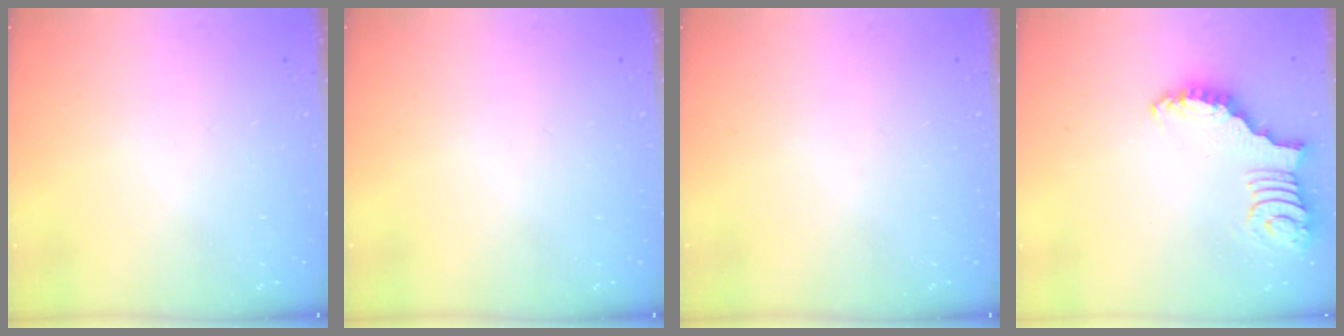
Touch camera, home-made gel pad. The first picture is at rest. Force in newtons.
{"total": 0.0}
{"total": 0.0}
{"total": 2.5, "press": 2.5, "slide": 0.5}